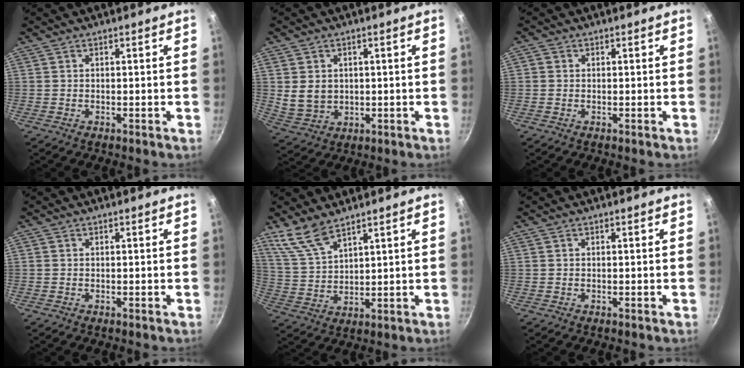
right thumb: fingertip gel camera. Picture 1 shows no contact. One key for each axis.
{"total": 6.2, "fx": 0.7, "fy": 5.1, "fz": 3.6, "tx": -0.055, "ty": -0.008, "tz": 0.027}
{"total": 0.9, "fx": 0.0, "fy": 0.9, "fz": 0.2, "tx": -0.002, "ty": 0.001, "tz": -0.003}
{"total": 0.0}
{"total": 7.5, "fx": 6.1, "fy": 2.2, "fz": 3.8, "tx": -0.077, "ty": -0.031, "tz": 0.139}
{"total": 0.0}